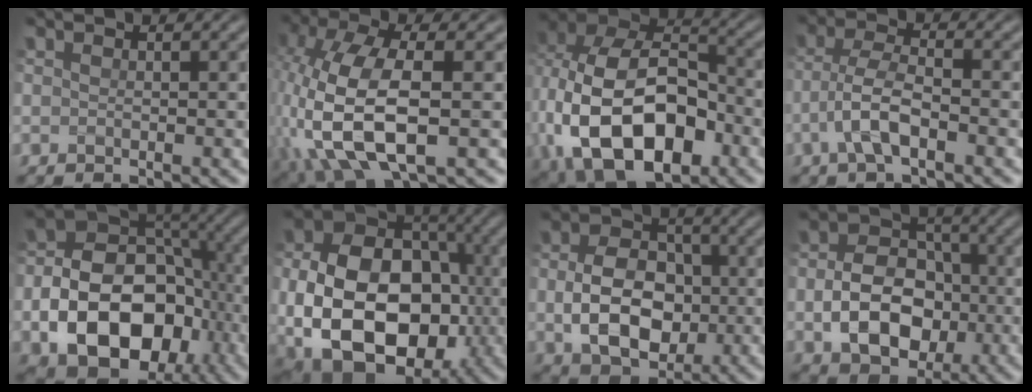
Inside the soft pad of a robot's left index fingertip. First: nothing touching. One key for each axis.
{"total": 11.0, "fx": -1.0, "fy": 6.0, "fz": 9.1, "tx": -0.218, "ty": -0.010, "tz": -0.016}
{"total": 15.7, "fx": -3.5, "fy": 10.4, "fz": 11.3, "tx": -0.226, "ty": -0.021, "tz": -0.057}
{"total": 3.9, "fx": -1.6, "fy": 1.2, "fz": 3.3, "tx": -0.071, "ty": 0.009, "tz": -0.040}
{"total": 13.1, "fx": -3.8, "fy": 9.3, "fz": 8.4, "tx": -0.136, "ty": -0.013, "tz": -0.066}
{"total": 16.1, "fx": -3.0, "fy": 11.5, "fz": 10.8, "tx": -0.177, "ty": -0.027, "tz": -0.048}
{"total": 7.5, "fx": -0.6, "fy": 5.5, "fz": 5.1, "tx": -0.096, "ty": 0.000, "tz": -0.010}
{"total": 7.4, "fx": -1.5, "fy": 5.5, "fz": 4.7, "tx": -0.079, "ty": 0.001, "tz": -0.023}